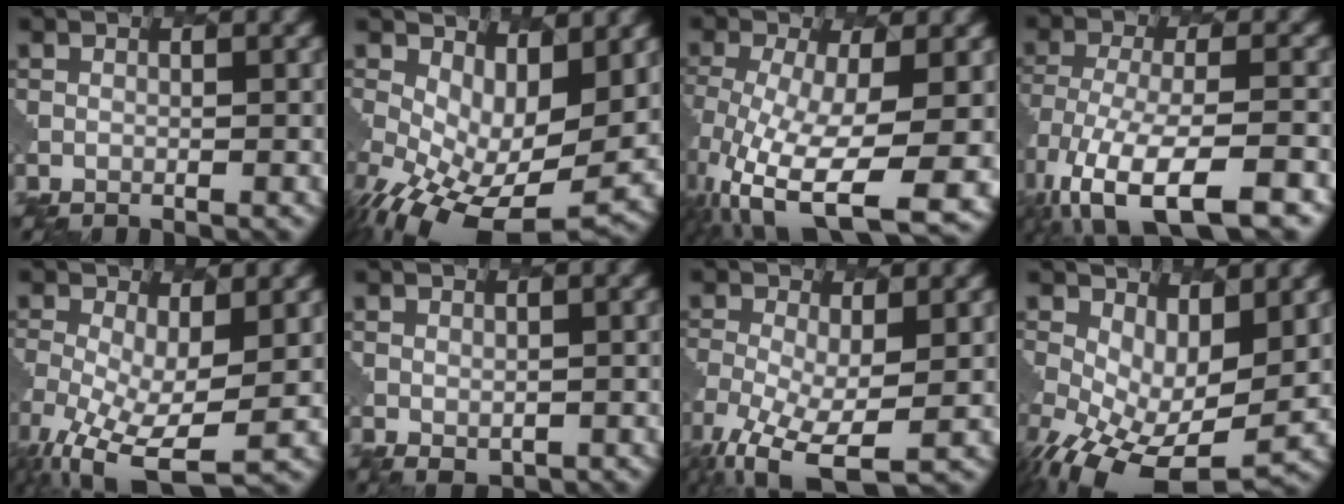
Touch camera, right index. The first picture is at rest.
{"total": 11.3, "force": [-1.5, 6.1, 9.4], "torque": [-0.175, -0.033, -0.010]}
{"total": 13.5, "force": [-4.9, 5.5, 11.3], "torque": [-0.225, -0.027, -0.065]}
{"total": 12.2, "force": [-7.9, 4.4, 8.2], "torque": [-0.173, -0.034, -0.120]}
{"total": 8.3, "force": [-2.6, 3.8, 6.9], "torque": [-0.147, -0.025, -0.043]}
{"total": 1.0, "force": [0.1, 0.9, 0.5], "torque": [-0.007, -0.008, 0.008]}
{"total": 8.3, "force": [-3.6, 3.8, 6.5], "torque": [-0.149, -0.033, -0.060]}
{"total": 10.1, "force": [-1.8, 5.6, 8.3], "torque": [-0.163, -0.026, -0.020]}